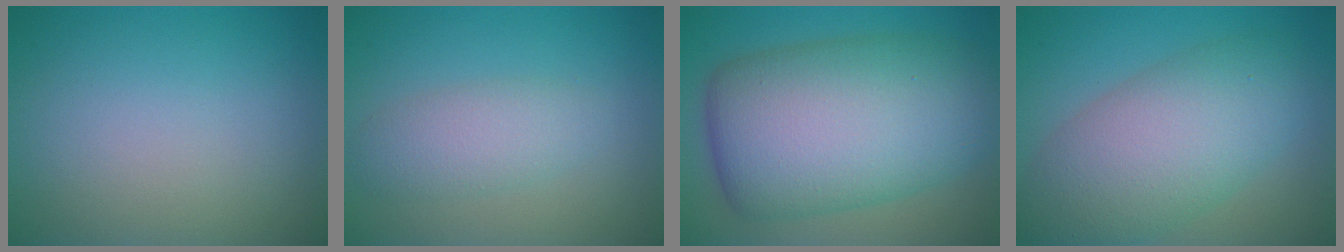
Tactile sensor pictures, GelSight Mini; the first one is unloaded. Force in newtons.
{"total": 2.9, "press": 2.9, "slide": 0.1}
{"total": 13.8, "press": 13.8, "slide": 0.2}
{"total": 8.6, "press": 8.6, "slide": 0.6}